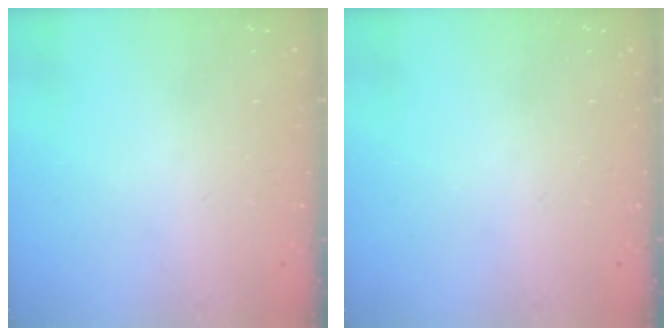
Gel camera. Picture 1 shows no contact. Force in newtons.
{"total": 0.0}